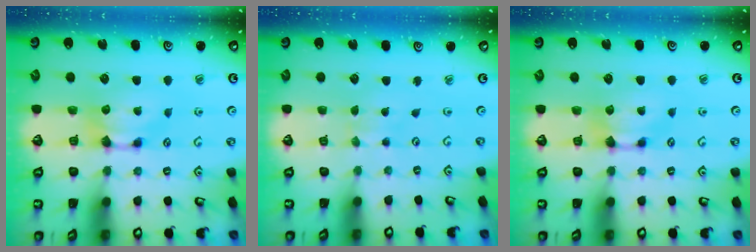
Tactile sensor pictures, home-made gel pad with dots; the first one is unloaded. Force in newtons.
{"total": 3.1, "press": 3.1, "slide": 0.2}
{"total": 0.0}